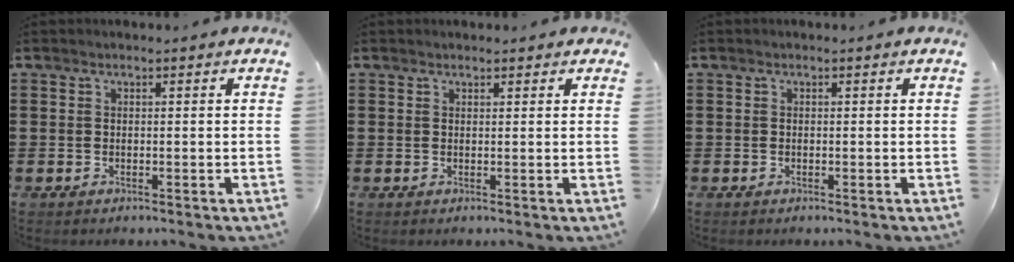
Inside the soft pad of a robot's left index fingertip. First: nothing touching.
{"total": 1.0, "force": [0.8, 0.5, 0.2], "torque": [-0.005, 0.005, 0.016]}
{"total": 0.0}